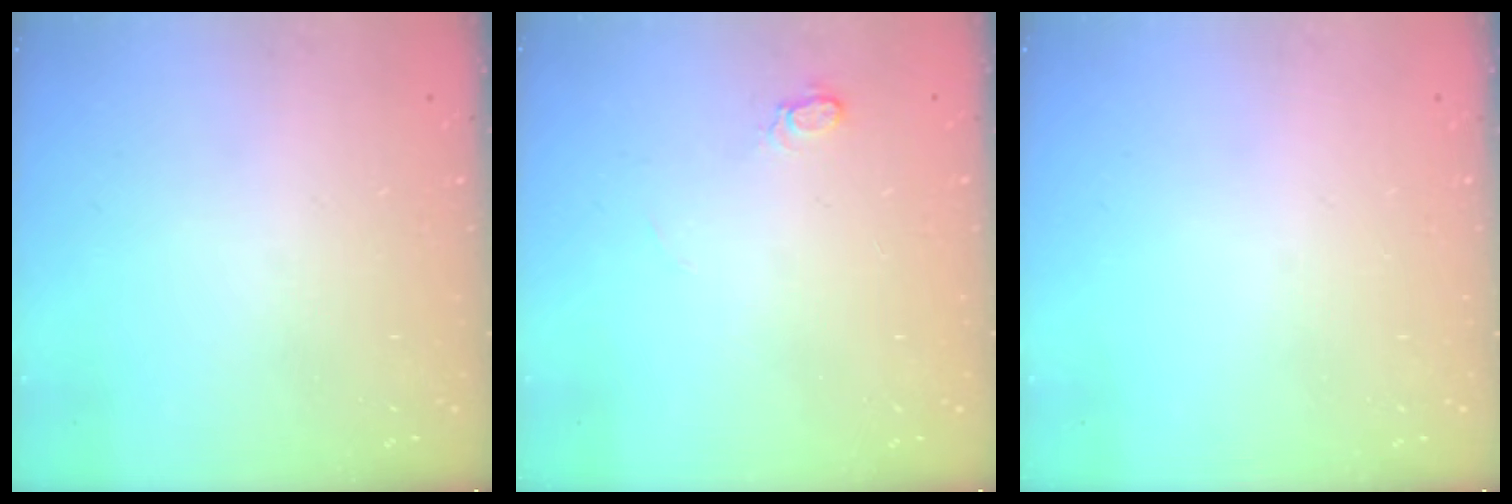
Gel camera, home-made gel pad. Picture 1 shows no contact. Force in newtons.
{"total": 4.9, "press": 4.9, "slide": 0.6}
{"total": 0.0}